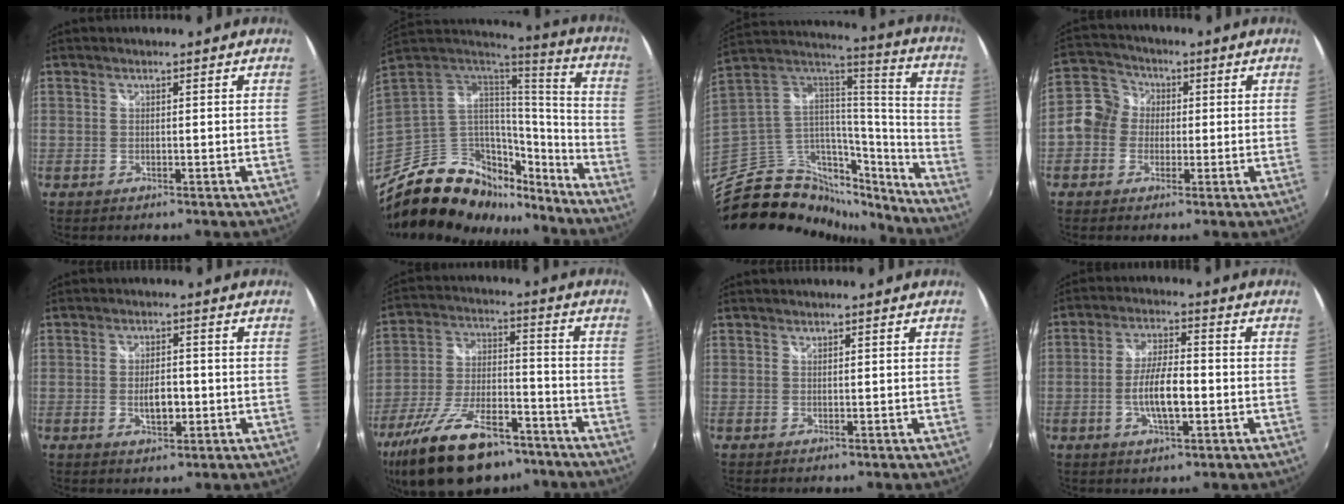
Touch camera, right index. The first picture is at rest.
{"total": 23.0, "force": [-15.4, 12.8, 11.4], "torque": [-0.222, 0.031, -0.237]}
{"total": 25.1, "force": [-19.3, 11.9, 10.8], "torque": [-0.199, 0.041, -0.304]}
{"total": 7.2, "force": [-1.3, 6.5, 2.6], "torque": [-0.057, 0.026, -0.041]}
{"total": 4.5, "force": [-0.9, 2.3, 3.7], "torque": [-0.069, -0.003, -0.012]}
{"total": 21.4, "force": [-14.9, 9.4, 12.2], "torque": [-0.243, -0.017, -0.242]}
{"total": 0.0}
{"total": 8.1, "force": [-2.0, 2.5, 7.4], "torque": [-0.144, -0.001, -0.034]}